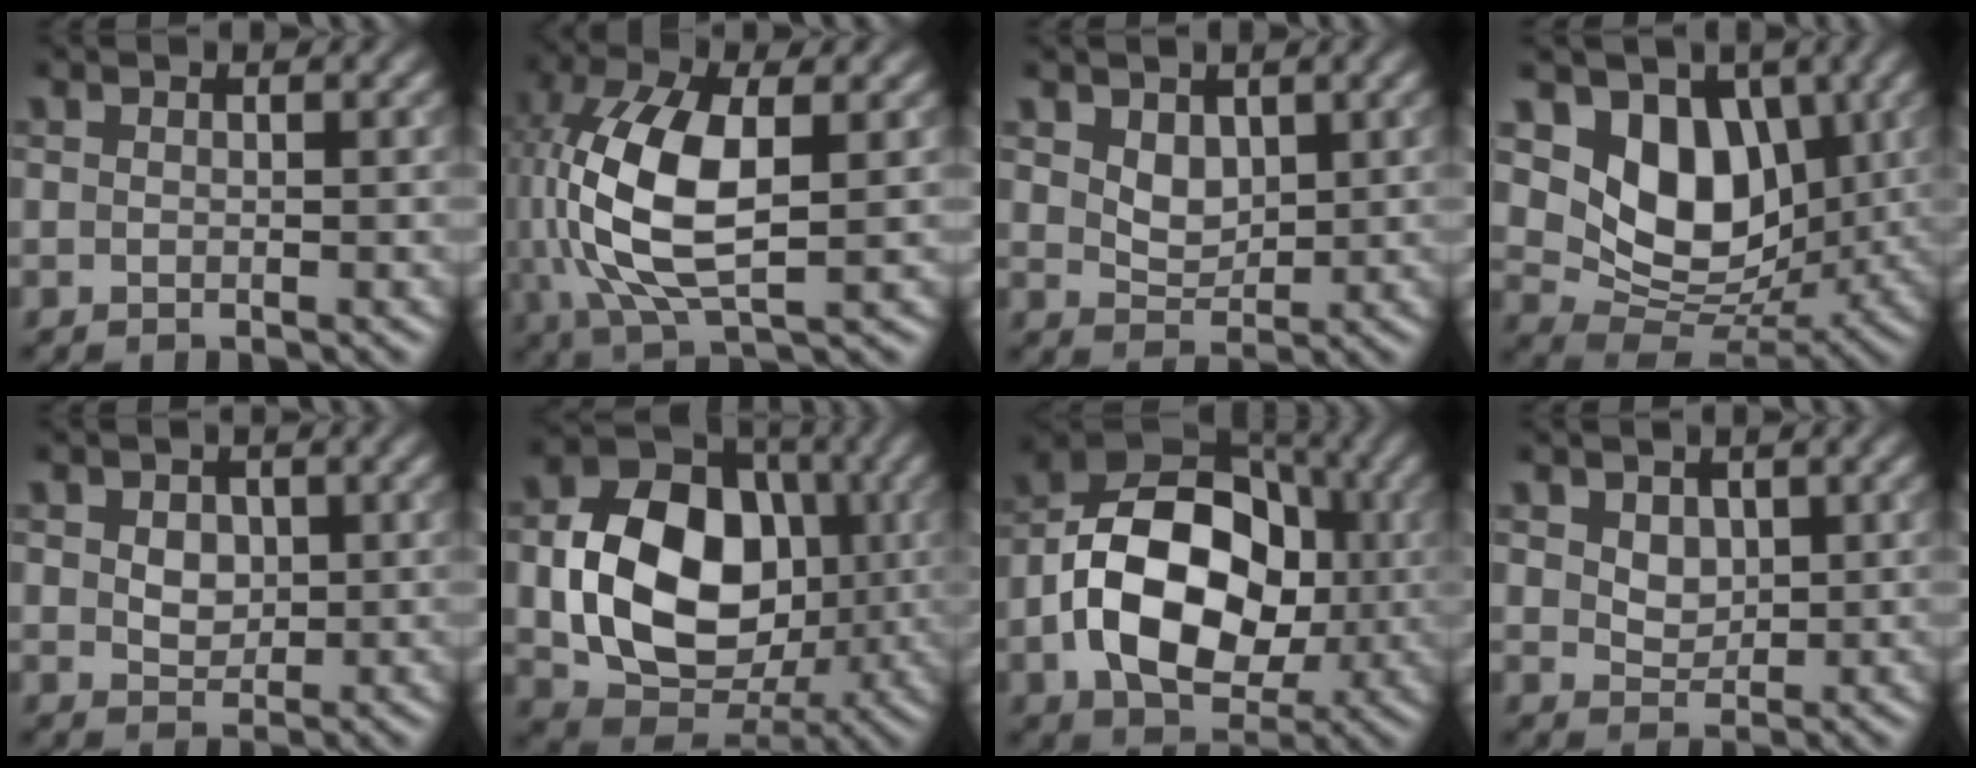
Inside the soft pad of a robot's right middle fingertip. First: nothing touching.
{"total": 10.4, "force": [0.8, 4.9, 9.1], "torque": [-0.201, -0.001, 0.016]}
{"total": 2.4, "force": [1.1, 1.6, 1.3], "torque": [-0.027, -0.007, 0.024]}
{"total": 8.7, "force": [2.4, 6.3, 5.5], "torque": [-0.093, -0.023, 0.038]}
{"total": 2.4, "force": [0.5, 1.8, 1.5], "torque": [-0.025, 0.001, 0.006]}
{"total": 11.8, "force": [-0.5, 8.9, 7.8], "torque": [-0.142, 0.003, -0.009]}
{"total": 12.7, "force": [-1.8, 8.9, 8.9], "torque": [-0.153, 0.002, -0.043]}
{"total": 2.2, "force": [0.9, 1.6, 1.2], "torque": [-0.023, -0.007, 0.018]}